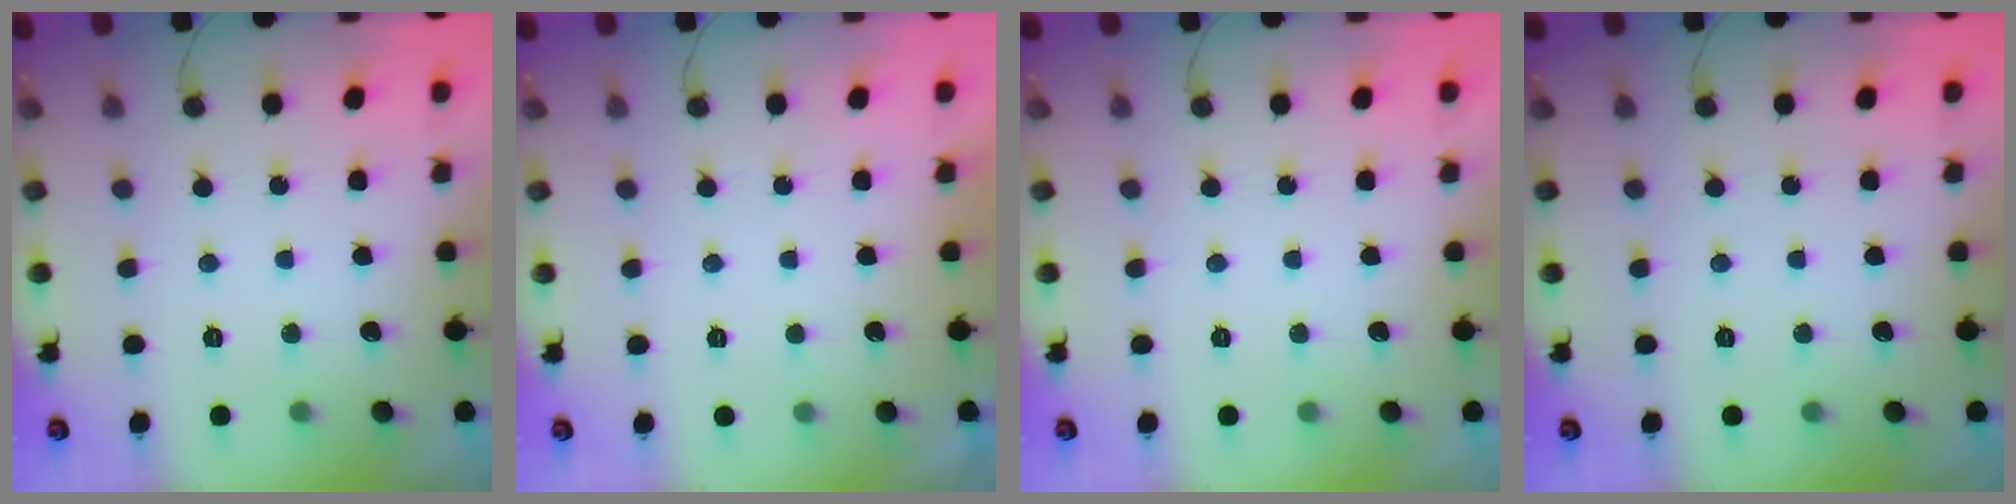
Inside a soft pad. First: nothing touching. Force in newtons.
{"total": 2.2, "press": 2.1, "slide": 0.4}
{"total": 0.0}
{"total": 0.0}